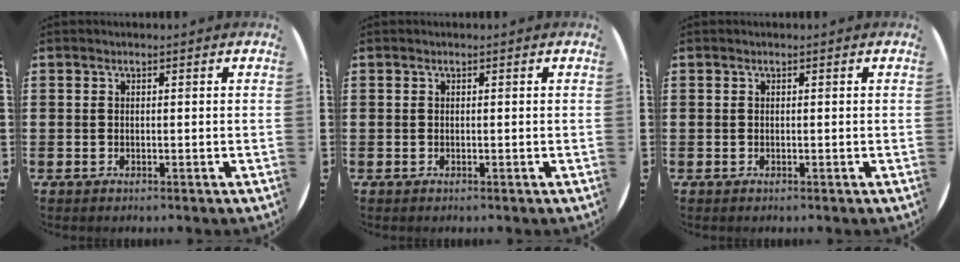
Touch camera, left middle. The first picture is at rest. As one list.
[{"total": 0.0}, {"total": 0.0}]